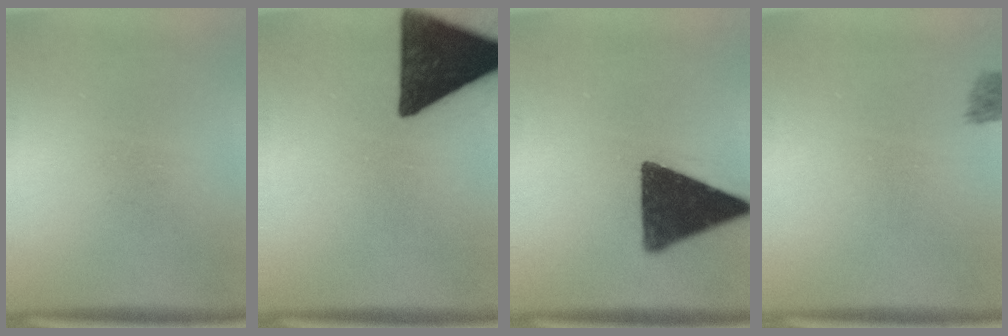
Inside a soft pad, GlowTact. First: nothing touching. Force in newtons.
{"total": 16.8}
{"total": 15.2}
{"total": 1.9}